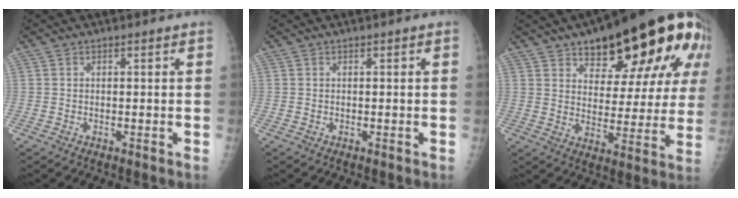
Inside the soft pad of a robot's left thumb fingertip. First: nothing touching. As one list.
[{"total": 0.0}, {"total": 22.8, "force": [13.2, 9.5, 16.0], "torque": [-0.178, -0.032, 0.183]}]